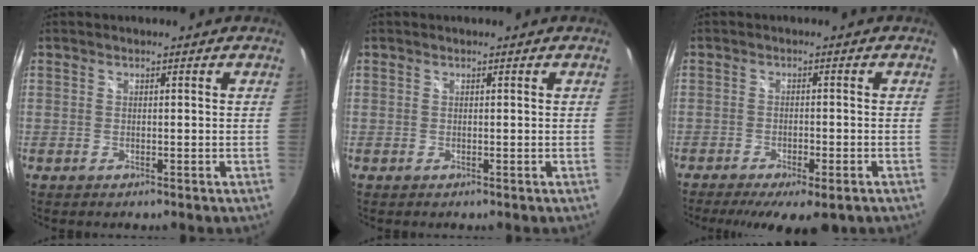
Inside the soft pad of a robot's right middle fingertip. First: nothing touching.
{"total": 0.0}
{"total": 10.8, "force": [-7.6, 3.3, 7.0], "torque": [-0.142, -0.035, -0.109]}